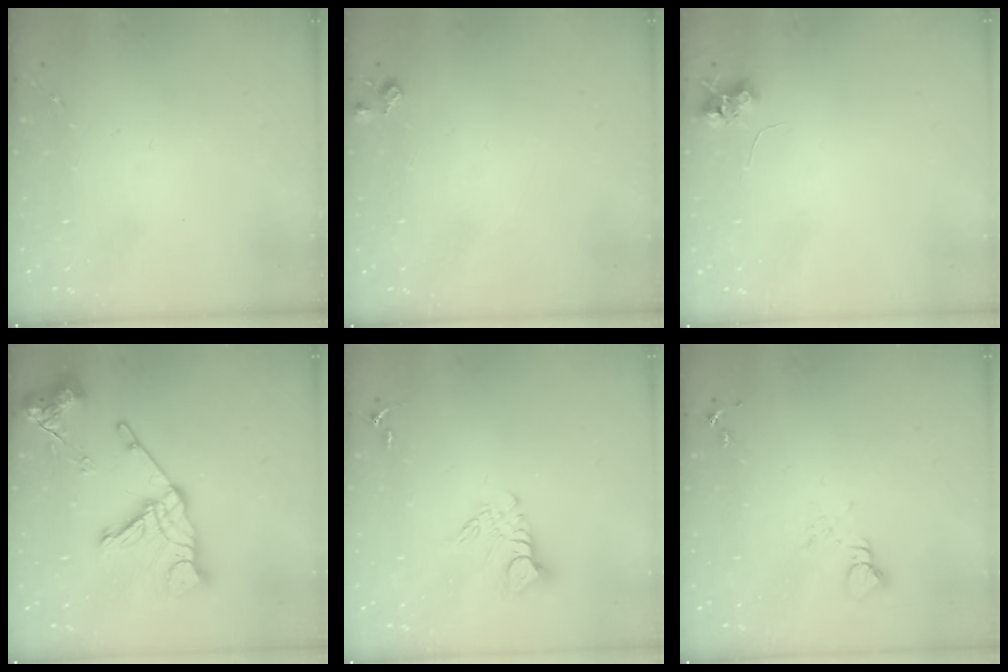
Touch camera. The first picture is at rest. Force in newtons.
{"total": 5.7, "press": 5.6, "slide": 0.9}
{"total": 6.5, "press": 6.4, "slide": 0.9}
{"total": 18.1, "press": 18.0, "slide": 2.1}
{"total": 9.3, "press": 9.3, "slide": 0.9}
{"total": 3.4, "press": 3.4, "slide": 0.2}